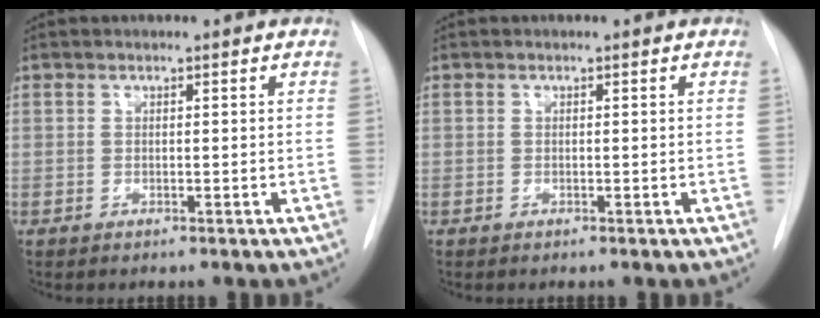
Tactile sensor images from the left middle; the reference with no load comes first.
{"total": 0.0}